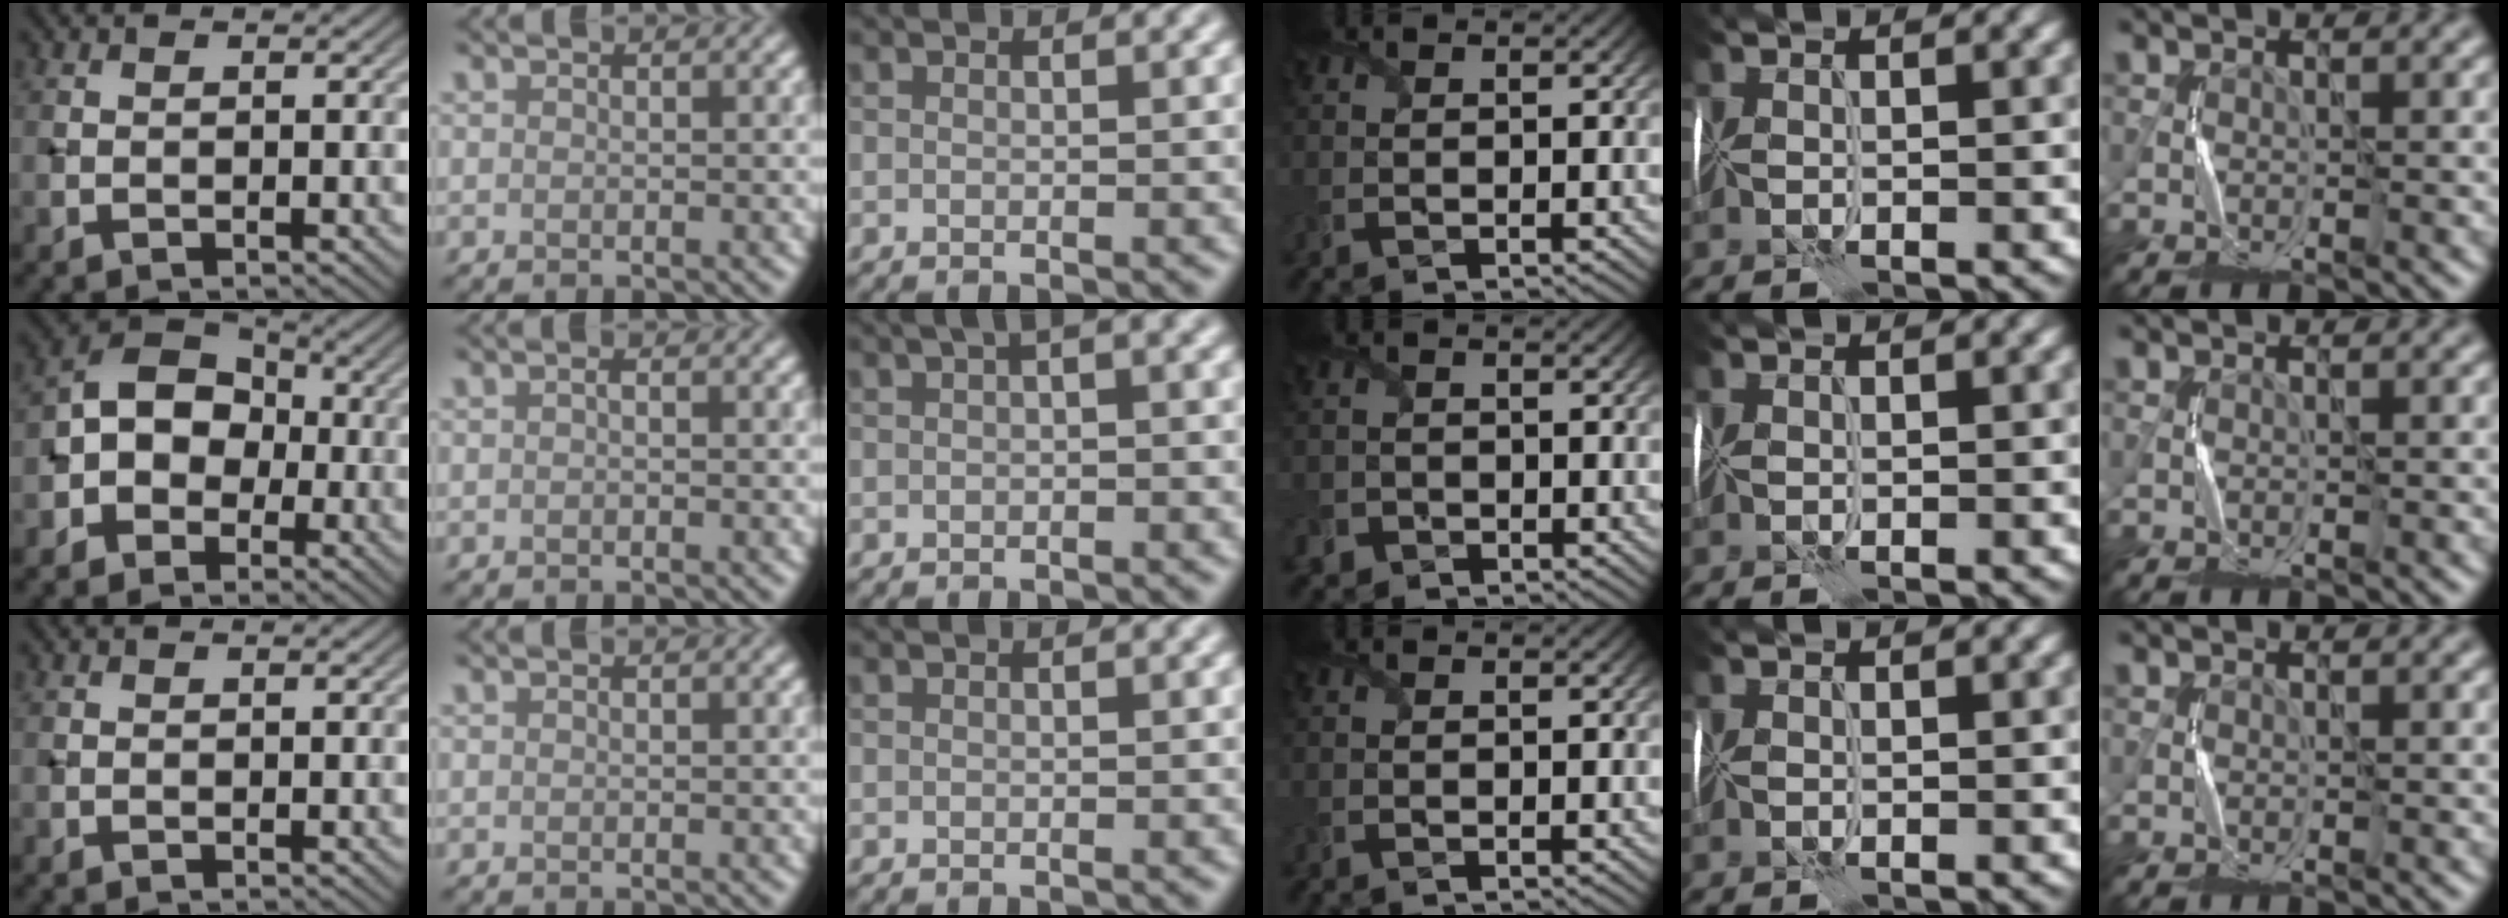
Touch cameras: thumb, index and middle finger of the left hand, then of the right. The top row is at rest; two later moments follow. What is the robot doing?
{"motion": "fold", "object": "wrapping paper"}